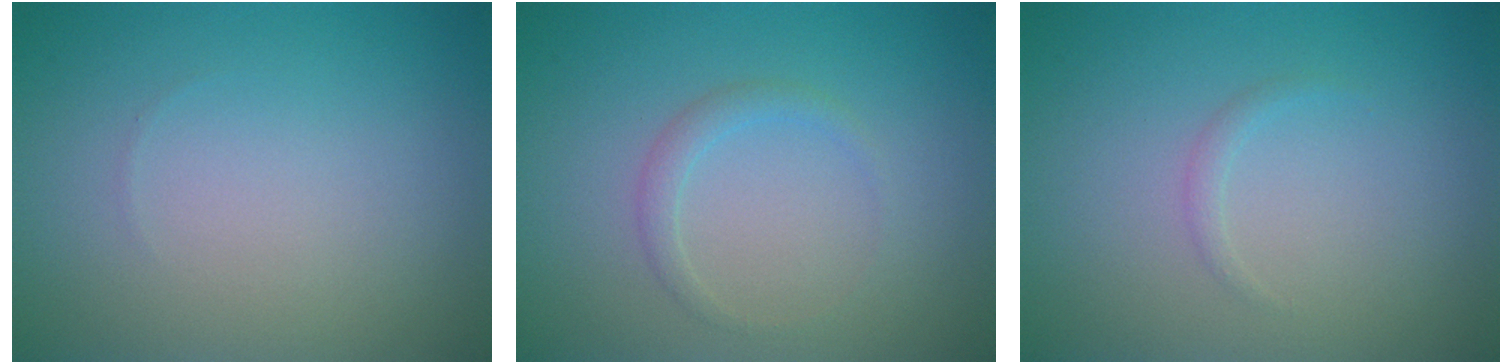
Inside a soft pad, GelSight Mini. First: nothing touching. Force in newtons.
{"total": 1.2, "press": 1.2, "slide": 0.1}
{"total": 0.7, "press": 0.7, "slide": 0.0}